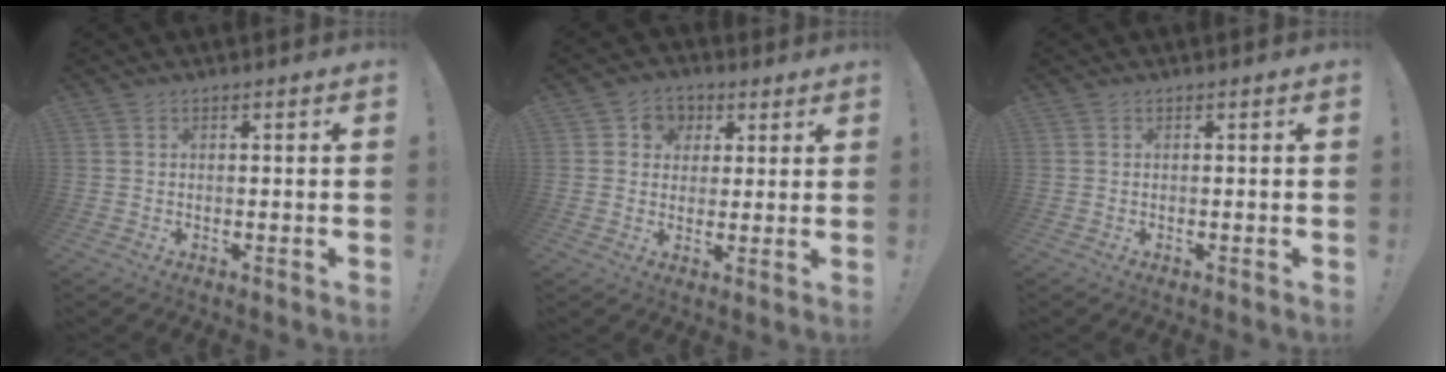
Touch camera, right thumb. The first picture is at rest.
{"total": 6.2, "force": [1.1, 5.9, 1.3], "torque": [-0.016, 0.000, 0.025]}
{"total": 0.0}